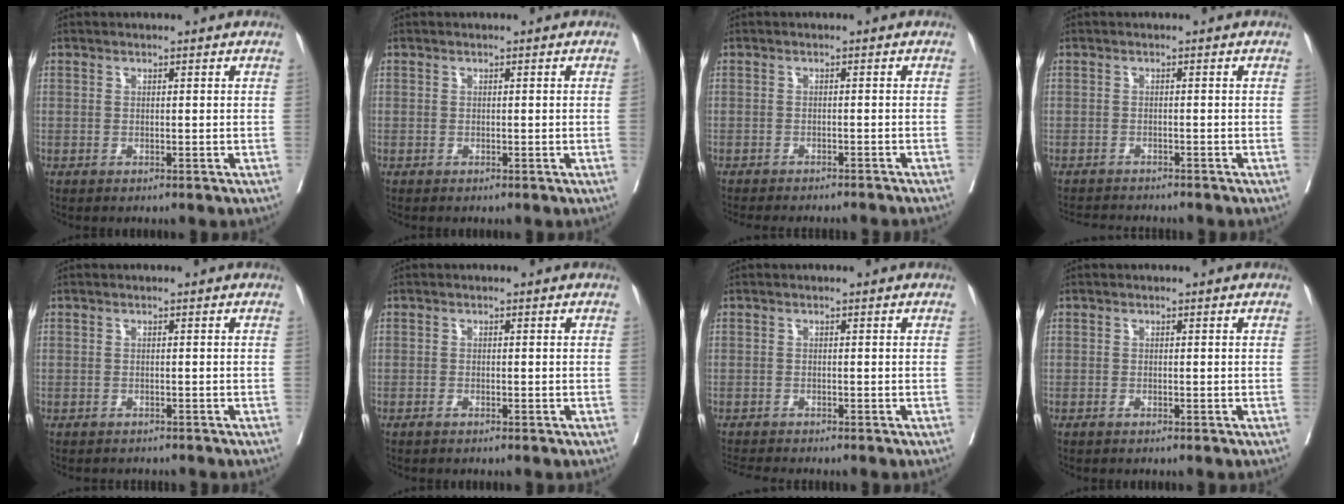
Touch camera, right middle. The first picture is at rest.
{"total": 0.0}
{"total": 11.0, "force": [-10.2, 1.3, 3.8], "torque": [-0.046, -0.014, -0.122]}
{"total": 5.1, "force": [-5.0, 0.3, 1.1], "torque": [-0.016, -0.013, -0.076]}
{"total": 2.7, "force": [-2.5, 0.9, 0.5], "torque": [-0.017, -0.006, -0.033]}
{"total": 0.9, "force": [-0.7, 0.1, 0.5], "torque": [-0.012, -0.001, -0.012]}
{"total": 3.5, "force": [-3.3, -0.4, 1.0], "torque": [-0.019, -0.016, -0.056]}
{"total": 0.6, "force": [-0.5, 0.1, 0.4], "torque": [-0.011, -0.001, -0.008]}